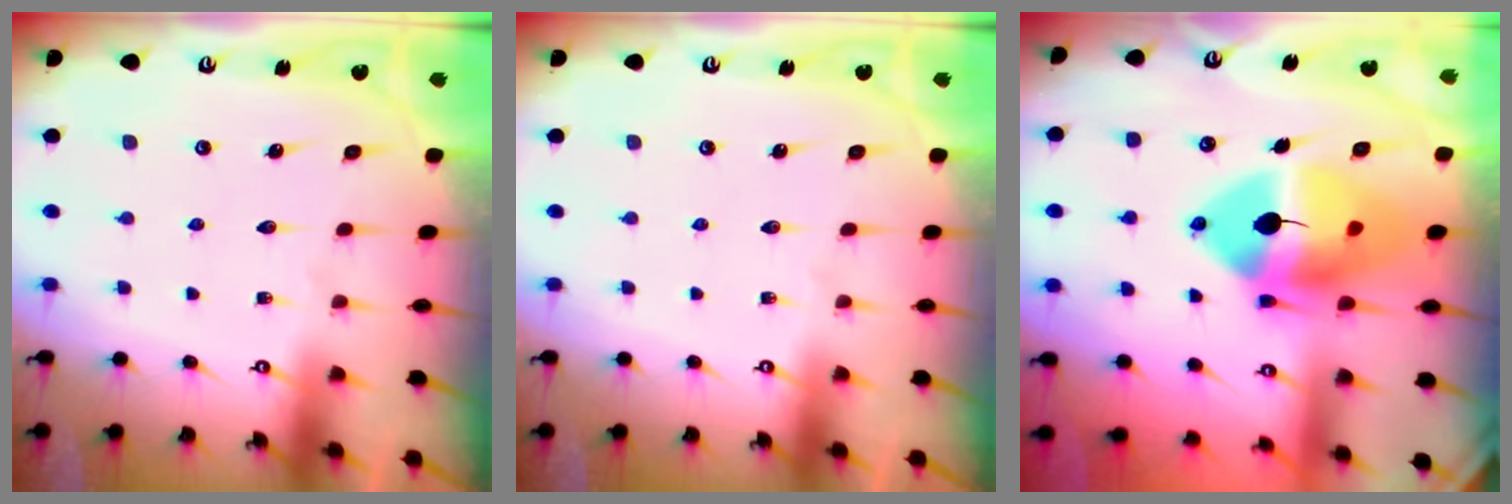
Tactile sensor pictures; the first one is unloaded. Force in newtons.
{"total": 0.0}
{"total": 17.5, "press": 17.3, "slide": 2.9}